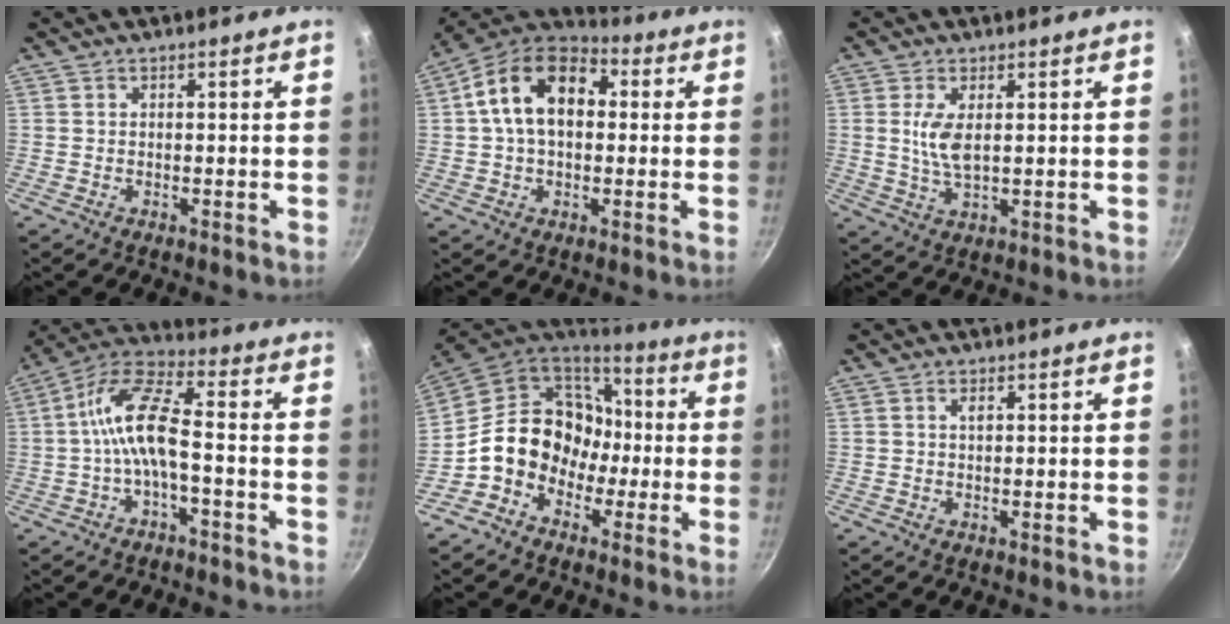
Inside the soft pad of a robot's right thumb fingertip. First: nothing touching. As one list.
[{"total": 15.3, "force": [2.2, 10.1, 11.3], "torque": [-0.160, 0.031, 0.016]}, {"total": 5.5, "force": [1.1, 2.3, 4.9], "torque": [-0.096, -0.007, 0.023]}, {"total": 10.6, "force": [-2.3, 3.8, 9.7], "torque": [-0.203, 0.045, -0.053]}, {"total": 16.6, "force": [-2.8, 13.8, 8.8], "torque": [-0.101, 0.059, -0.058]}, {"total": 1.0, "force": [0.4, 0.3, 0.8], "torque": [-0.013, -0.002, 0.005]}]